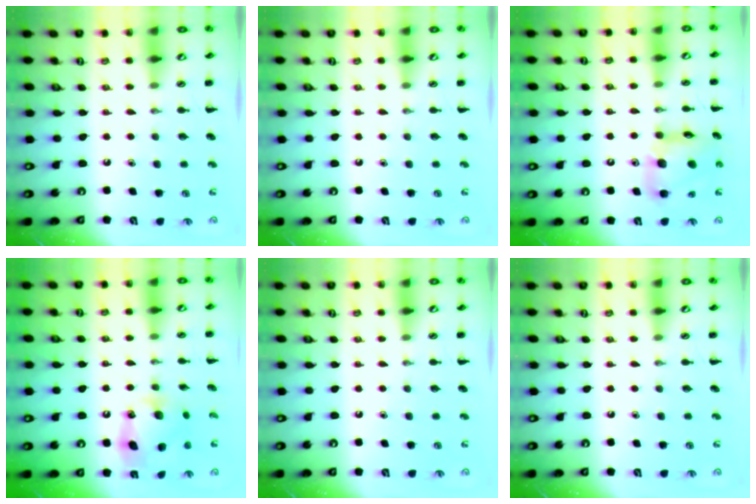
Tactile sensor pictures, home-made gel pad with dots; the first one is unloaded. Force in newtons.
{"total": 0.0}
{"total": 14.5, "press": 14.0, "slide": 3.8}
{"total": 12.4, "press": 12.3, "slide": 1.7}
{"total": 0.0}
{"total": 0.0}